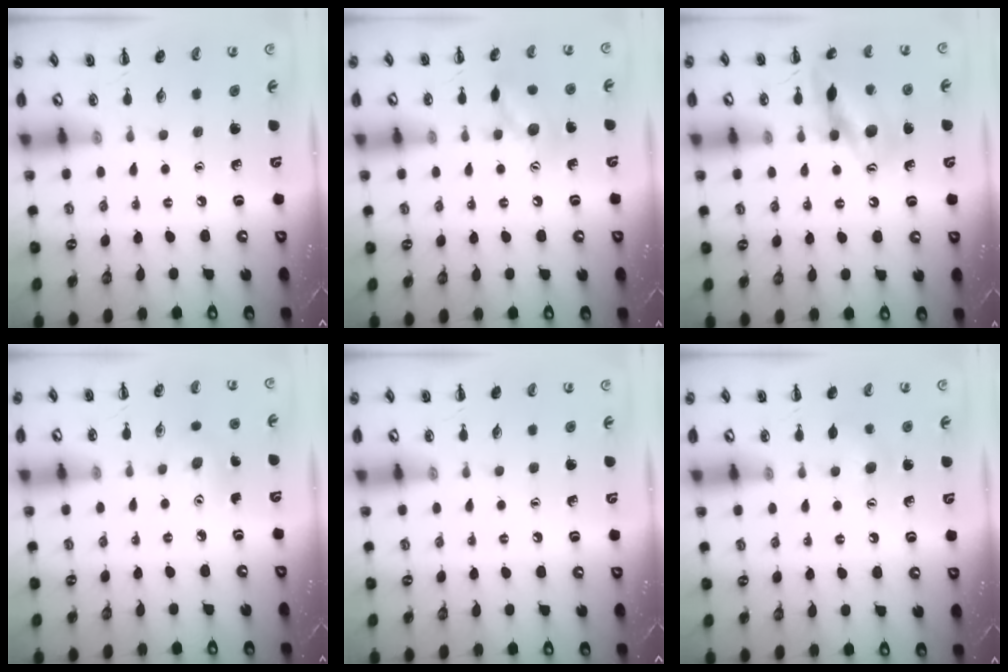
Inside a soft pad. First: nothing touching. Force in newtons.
{"total": 10.0, "press": 10.0, "slide": 0.5}
{"total": 14.7, "press": 14.6, "slide": 1.4}
{"total": 3.8, "press": 3.7, "slide": 1.0}
{"total": 0.0}
{"total": 4.9, "press": 4.8, "slide": 1.0}